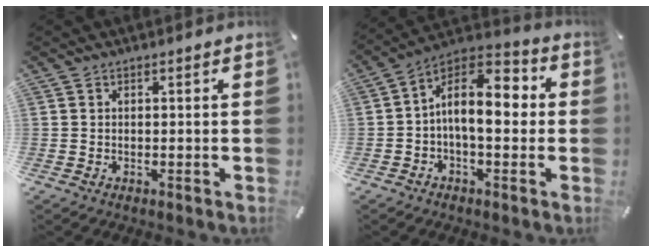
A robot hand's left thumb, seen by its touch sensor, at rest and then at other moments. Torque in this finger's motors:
{"motor_torque": [0.43, 1.14, 0.80, -0.39, 0.22]}